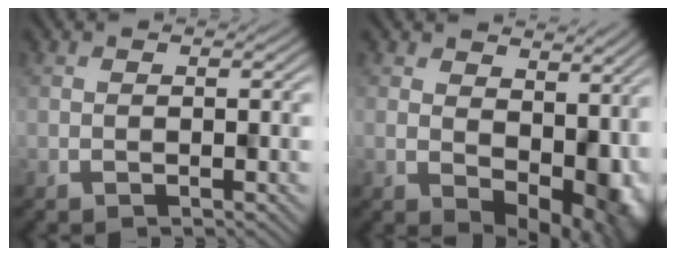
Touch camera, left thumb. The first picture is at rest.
{"total": 10.5, "force": [-0.3, 6.7, 8.1], "torque": [-0.101, -0.034, 0.027]}